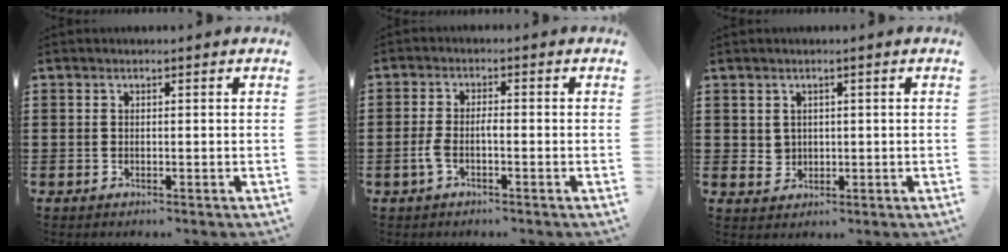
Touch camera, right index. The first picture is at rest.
{"total": 2.8, "force": [-1.0, 0.9, 2.5], "torque": [-0.059, -0.002, -0.024]}
{"total": 2.0, "force": [0.8, 1.7, 0.5], "torque": [-0.016, 0.009, 0.015]}